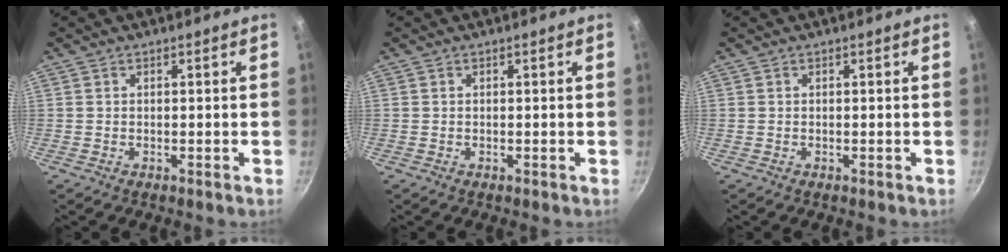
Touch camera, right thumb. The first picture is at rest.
{"total": 0.0}
{"total": 0.0}